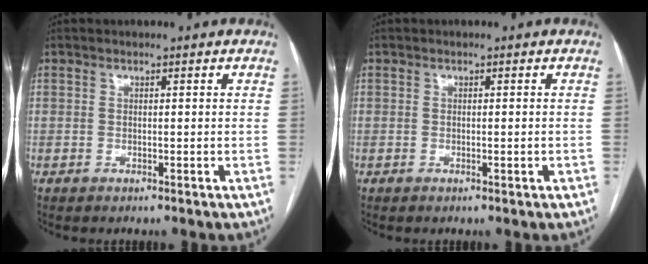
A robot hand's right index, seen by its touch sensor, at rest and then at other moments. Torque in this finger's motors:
{"motor_torque": [-0.26, 0.18, 0.04, 0.01]}